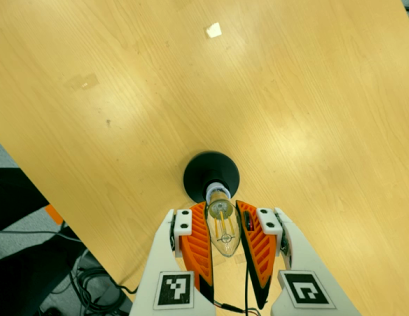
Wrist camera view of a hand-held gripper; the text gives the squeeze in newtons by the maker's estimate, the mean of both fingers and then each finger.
{"total": 21.0, "left": 23.7, "right": 18.2}